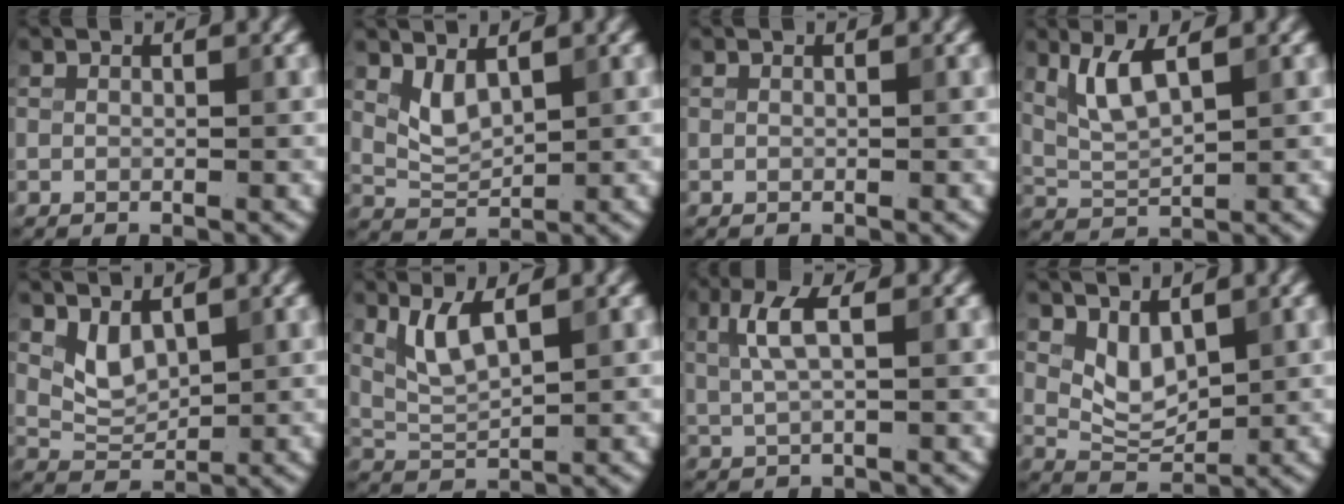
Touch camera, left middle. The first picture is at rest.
{"total": 2.4, "force": [1.3, 1.1, 1.6], "torque": [-0.038, -0.006, 0.033]}
{"total": 0.0}
{"total": 3.7, "force": [1.9, 1.0, 3.1], "torque": [-0.074, -0.003, 0.042]}
{"total": 2.5, "force": [1.3, 1.5, 1.6], "torque": [-0.034, -0.008, 0.033]}
{"total": 3.3, "force": [1.7, 0.8, 2.7], "torque": [-0.065, -0.006, 0.041]}
{"total": 3.1, "force": [0.9, 0.9, 2.8], "torque": [-0.061, 0.005, 0.019]}
{"total": 3.0, "force": [1.4, 1.7, 2.1], "torque": [-0.042, -0.009, 0.034]}